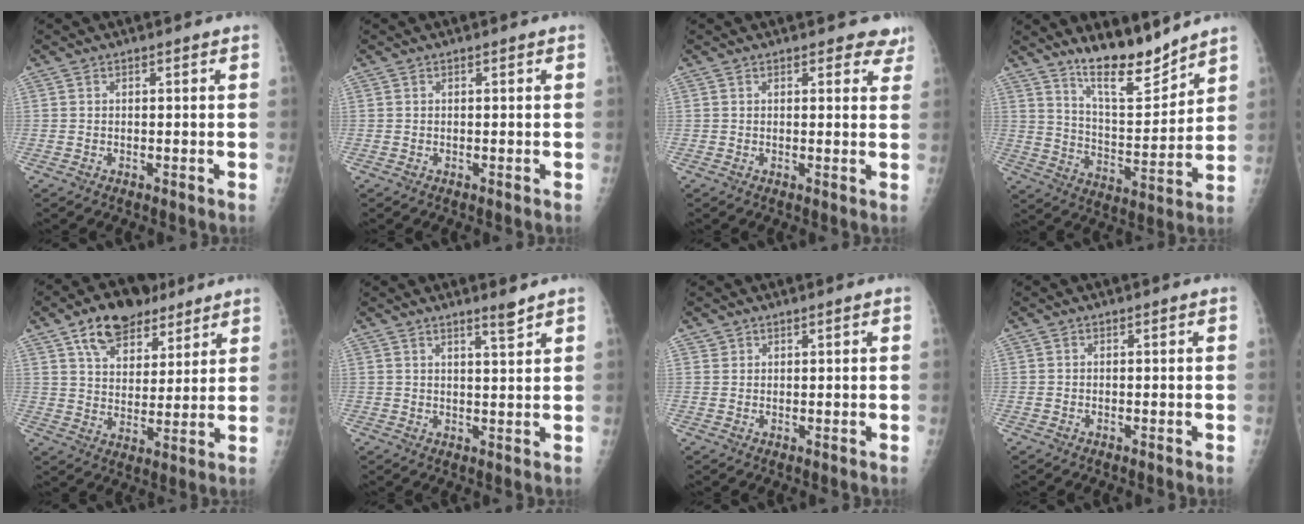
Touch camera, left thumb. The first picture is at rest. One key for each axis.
{"total": 0.0}
{"total": 4.1, "fx": 3.4, "fy": 2.0, "fz": 1.2, "tx": 0.021, "ty": -0.014, "tz": 0.022}
{"total": 12.0, "fx": 10.3, "fy": 2.4, "fz": 5.6, "tx": -0.070, "ty": -0.083, "tz": 0.182}
{"total": 12.8, "fx": 7.9, "fy": 7.8, "fz": 6.4, "tx": -0.070, "ty": -0.025, "tz": 0.133}
{"total": 3.0, "fx": 2.4, "fy": -0.2, "fz": 1.8, "tx": -0.027, "ty": -0.023, "tz": 0.040}
{"total": 0.9, "fx": 0.8, "fy": 0.3, "fz": -0.3, "tx": 0.017, "ty": -0.004, "tz": 0.012}
{"total": 0.0}